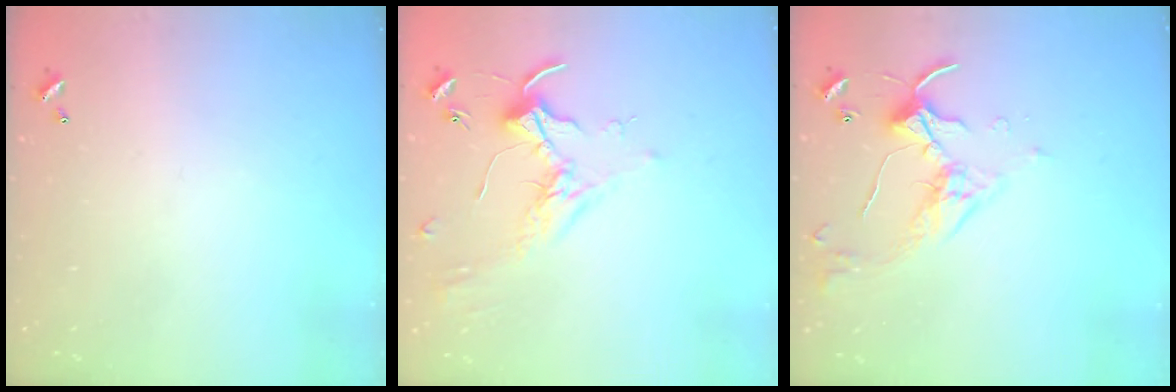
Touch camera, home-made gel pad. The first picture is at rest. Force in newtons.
{"total": 1.7, "press": 1.7, "slide": 0.4}
{"total": 3.8, "press": 3.8, "slide": 0.3}